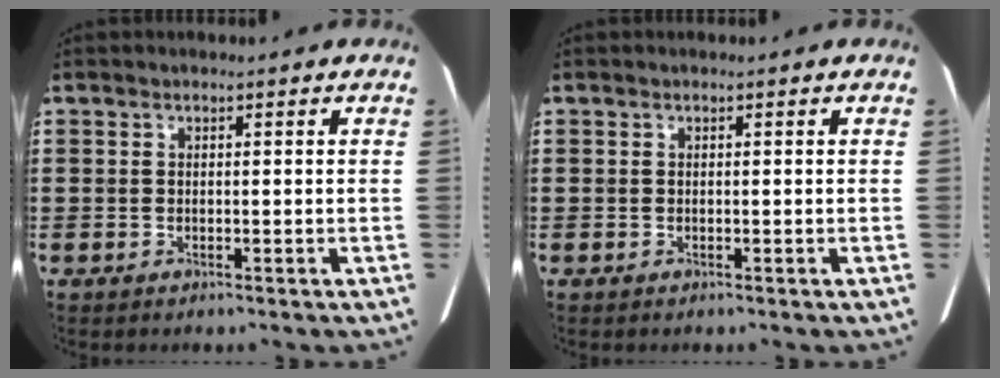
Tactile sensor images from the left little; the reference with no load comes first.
{"total": 0.0}